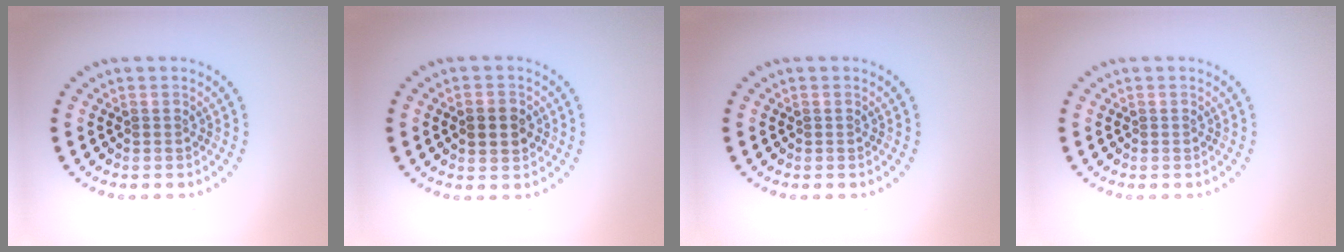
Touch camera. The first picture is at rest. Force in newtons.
{"total": 3.2, "press": 3.2, "slide": 0.1}
{"total": 0.0}
{"total": 0.0}